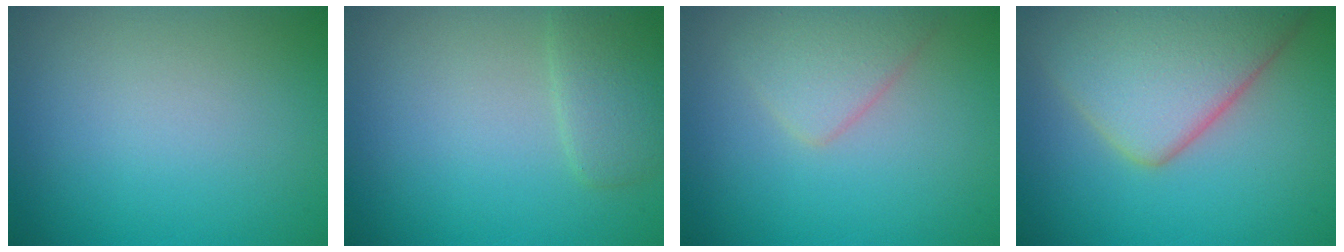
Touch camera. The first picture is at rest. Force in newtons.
{"total": 2.4, "press": 2.4, "slide": 0.1}
{"total": 2.7, "press": 2.7, "slide": 0.1}
{"total": 9.0, "press": 9.0, "slide": 0.3}